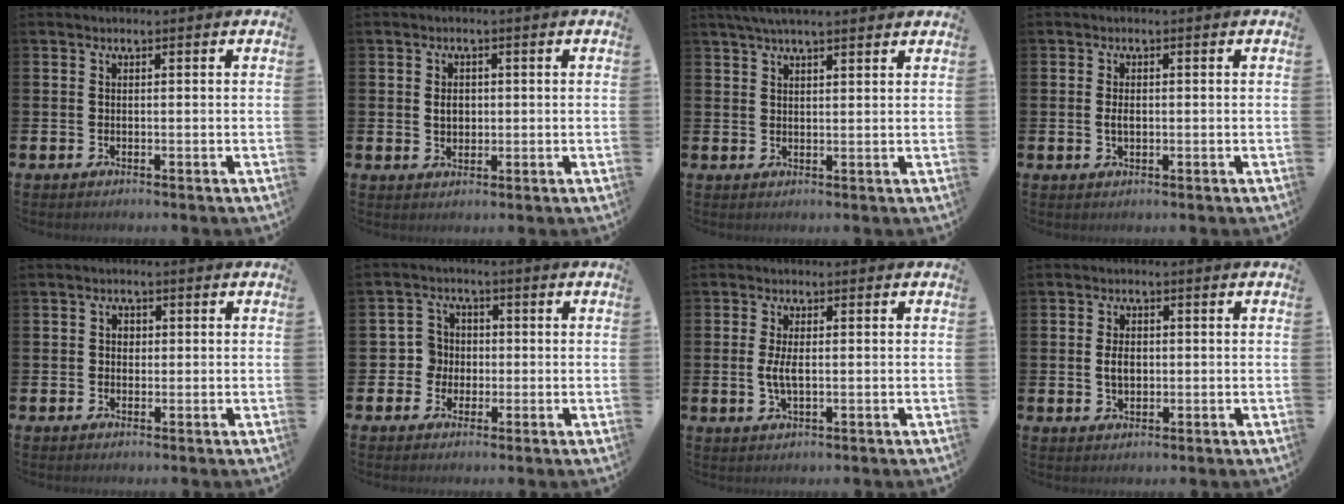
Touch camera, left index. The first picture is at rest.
{"total": 2.2, "force": [0.4, 1.8, 1.3], "torque": [-0.005, 0.000, 0.000]}
{"total": 4.0, "force": [3.5, 0.5, 1.9], "torque": [-0.041, -0.004, 0.063]}
{"total": 1.6, "force": [0.0, 0.9, 1.3], "torque": [-0.019, 0.003, -0.003]}
{"total": 1.6, "force": [0.2, 1.3, 0.8], "torque": [0.008, -0.001, -0.003]}
{"total": 4.1, "force": [-0.1, 4.0, 1.0], "torque": [-0.027, 0.009, -0.006]}
{"total": 3.0, "force": [0.2, 1.1, 2.7], "torque": [-0.053, -0.003, -0.003]}
{"total": 2.9, "force": [0.2, 1.9, 2.2], "torque": [-0.020, -0.001, -0.003]}